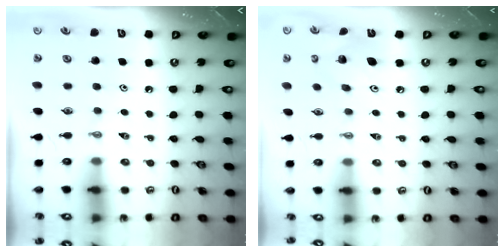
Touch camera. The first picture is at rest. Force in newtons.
{"total": 11.0, "press": 10.8, "slide": 1.9}